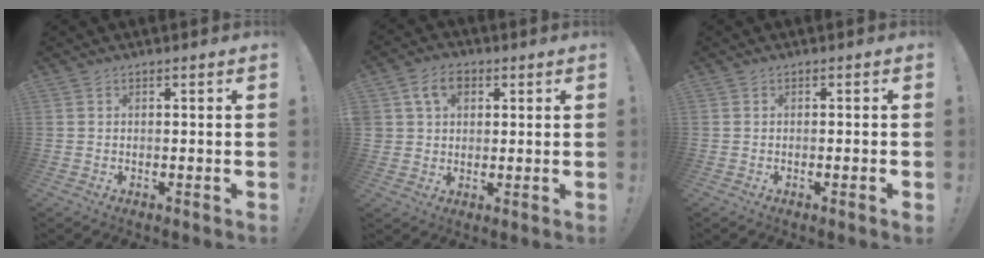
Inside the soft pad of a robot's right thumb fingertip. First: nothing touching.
{"total": 7.9, "force": [3.4, 5.8, 4.1], "torque": [-0.069, 0.002, 0.067]}
{"total": 1.2, "force": [-0.7, -0.3, 0.9], "torque": [-0.020, -0.001, -0.012]}